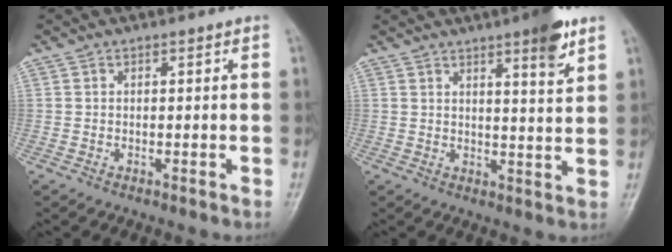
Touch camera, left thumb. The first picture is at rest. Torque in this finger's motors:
{"motor_torque": [1.22, 0.46, 0.78, -0.73, 0.20]}